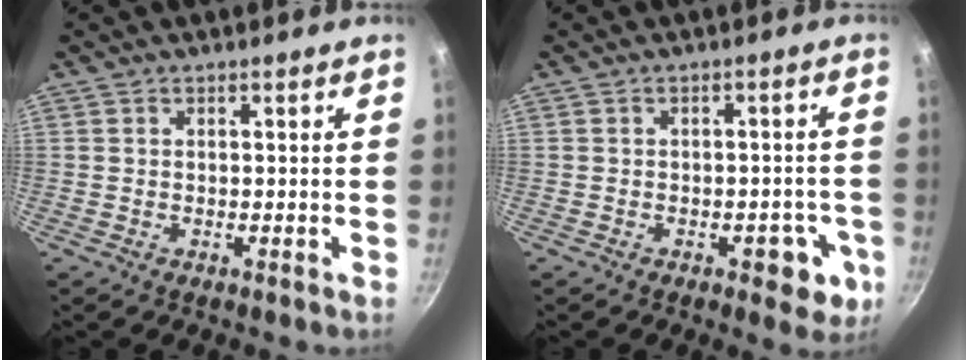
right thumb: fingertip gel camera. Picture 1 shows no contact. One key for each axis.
{"total": 6.2, "fx": -2.8, "fy": 3.0, "fz": 4.6, "tx": -0.031, "ty": 0.018, "tz": -0.031}